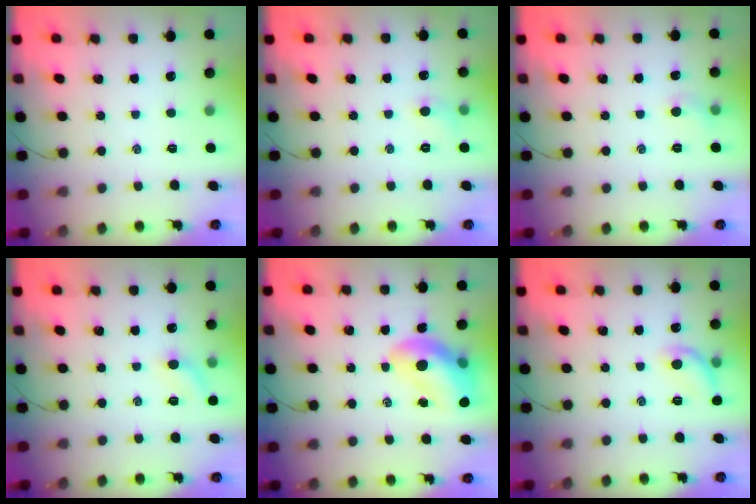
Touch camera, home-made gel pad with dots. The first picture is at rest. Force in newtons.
{"total": 4.6, "press": 4.4, "slide": 1.5}
{"total": 4.5, "press": 4.2, "slide": 1.6}
{"total": 6.8, "press": 6.5, "slide": 2.1}
{"total": 13.8, "press": 13.2, "slide": 4.1}
{"total": 8.8, "press": 8.7, "slide": 1.3}